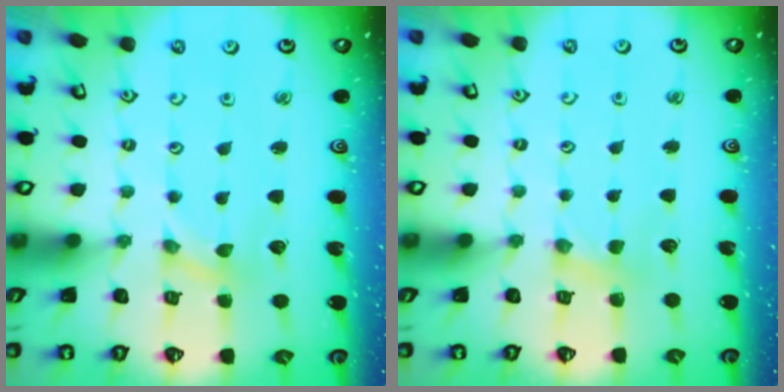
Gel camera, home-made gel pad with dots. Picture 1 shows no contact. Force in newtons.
{"total": 2.8, "press": 2.8, "slide": 0.3}